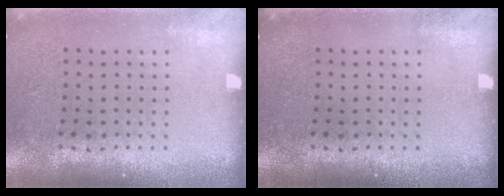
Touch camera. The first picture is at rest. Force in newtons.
{"total": 0.0}